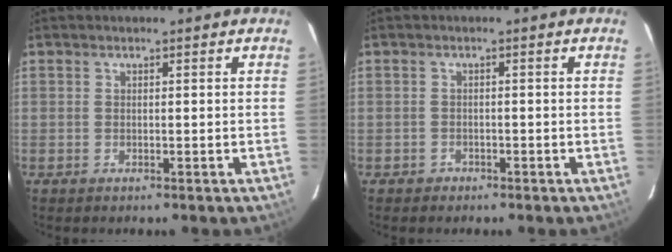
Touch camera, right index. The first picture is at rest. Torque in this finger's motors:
{"motor_torque": [0.25, -0.21, 0.07, 0.00]}